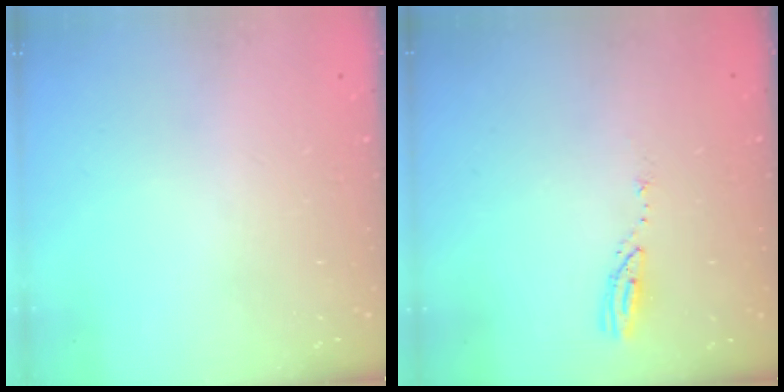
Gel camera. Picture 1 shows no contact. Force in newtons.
{"total": 4.1, "press": 4.1, "slide": 0.3}